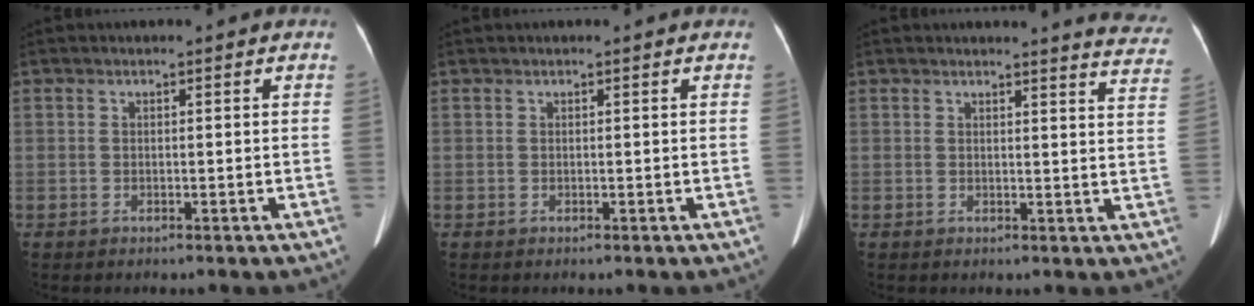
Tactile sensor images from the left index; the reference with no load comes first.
{"total": 0.0}
{"total": 8.8, "force": [8.8, 0.2, 1.2], "torque": [0.008, -0.070, 0.063]}